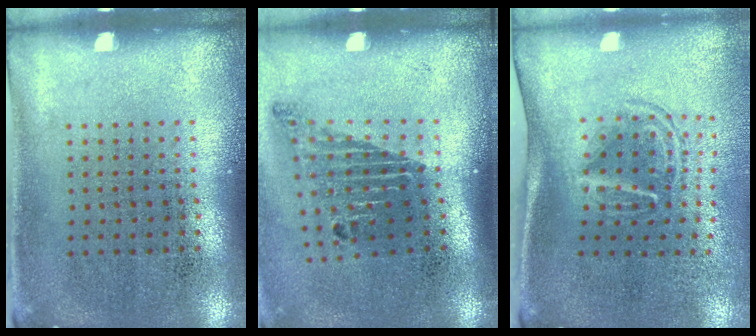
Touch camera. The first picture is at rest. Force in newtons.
{"total": 1.8, "press": 1.2, "slide": 1.3}
{"total": 1.6, "press": 1.1, "slide": 1.2}